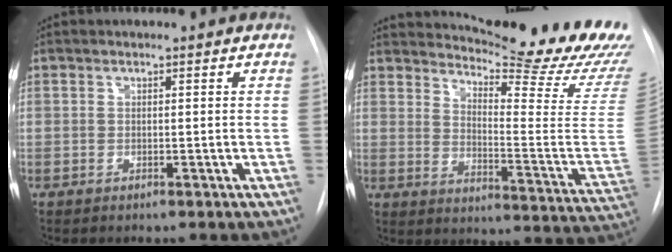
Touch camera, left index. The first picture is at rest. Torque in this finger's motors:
{"motor_torque": [-0.03, -0.81, 0.24, 0.03]}